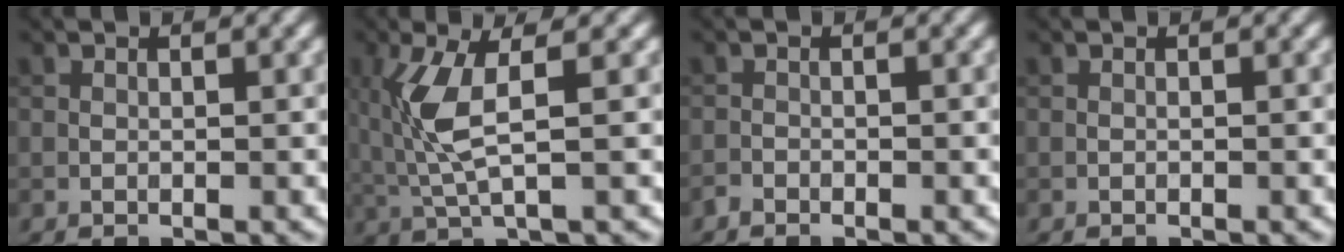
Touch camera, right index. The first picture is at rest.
{"total": 4.7, "force": [0.6, 1.2, 4.5], "torque": [-0.115, -0.001, 0.018]}
{"total": 0.8, "force": [-0.7, 0.2, 0.1], "torque": [0.000, -0.001, -0.015]}
{"total": 0.0}